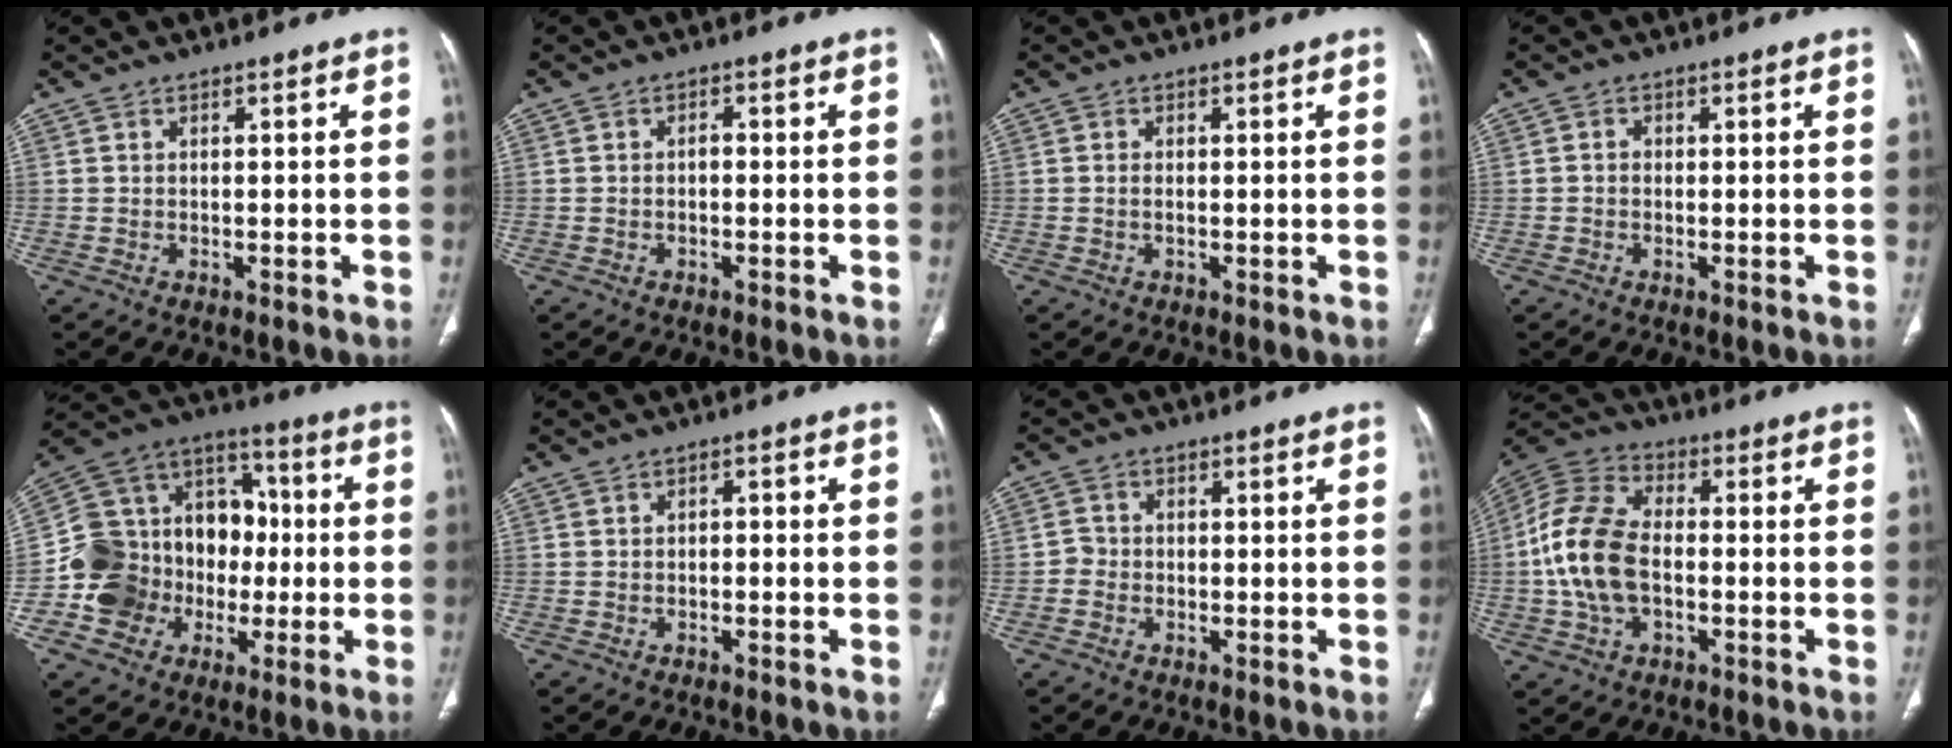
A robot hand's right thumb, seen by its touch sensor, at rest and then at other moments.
{"total": 1.3, "force": [-0.3, 0.8, 1.0], "torque": [-0.013, 0.004, -0.007]}
{"total": 0.8, "force": [-0.1, 0.4, 0.7], "torque": [-0.018, 0.001, -0.002]}
{"total": 1.0, "force": [-0.2, 0.9, 0.5], "torque": [-0.001, 0.005, -0.006]}
{"total": 20.3, "force": [-3.4, 17.2, 10.3], "torque": [-0.146, 0.070, -0.054]}
{"total": 1.3, "force": [-0.2, 0.9, 1.0], "torque": [-0.008, 0.006, -0.008]}
{"total": 2.4, "force": [-0.8, 2.1, 0.7], "torque": [-0.004, 0.011, -0.023]}
{"total": 14.6, "force": [-1.6, 9.0, 11.4], "torque": [-0.238, 0.028, -0.033]}